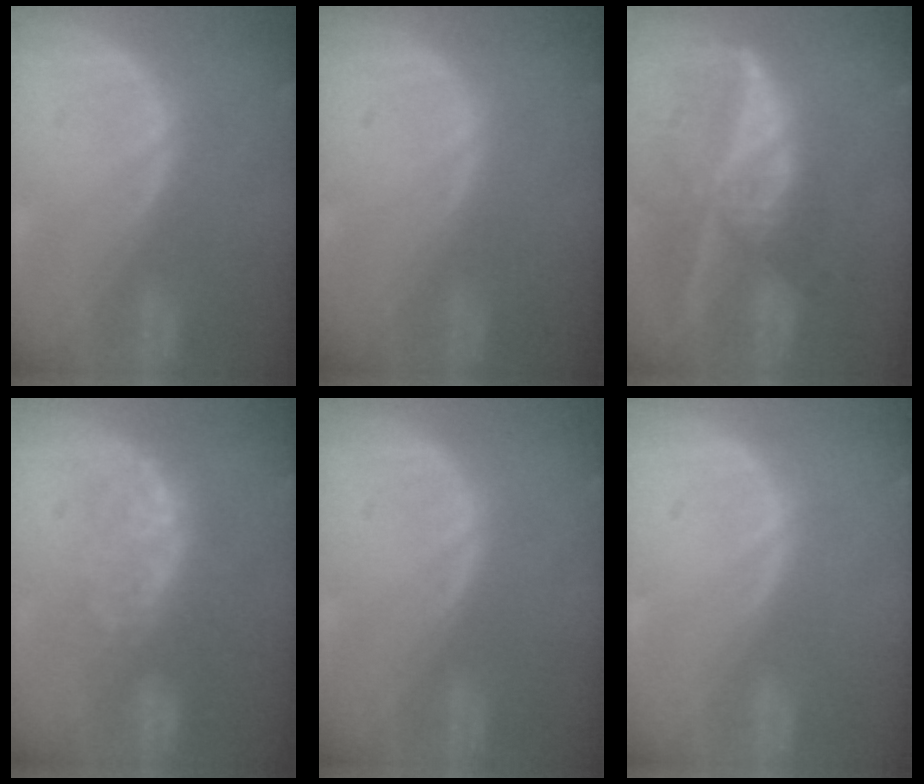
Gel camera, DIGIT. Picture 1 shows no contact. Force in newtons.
{"total": 0.0}
{"total": 9.3, "press": 8.1, "slide": 4.6}
{"total": 7.9, "press": 7.5, "slide": 2.5}
{"total": 0.0}
{"total": 0.0}